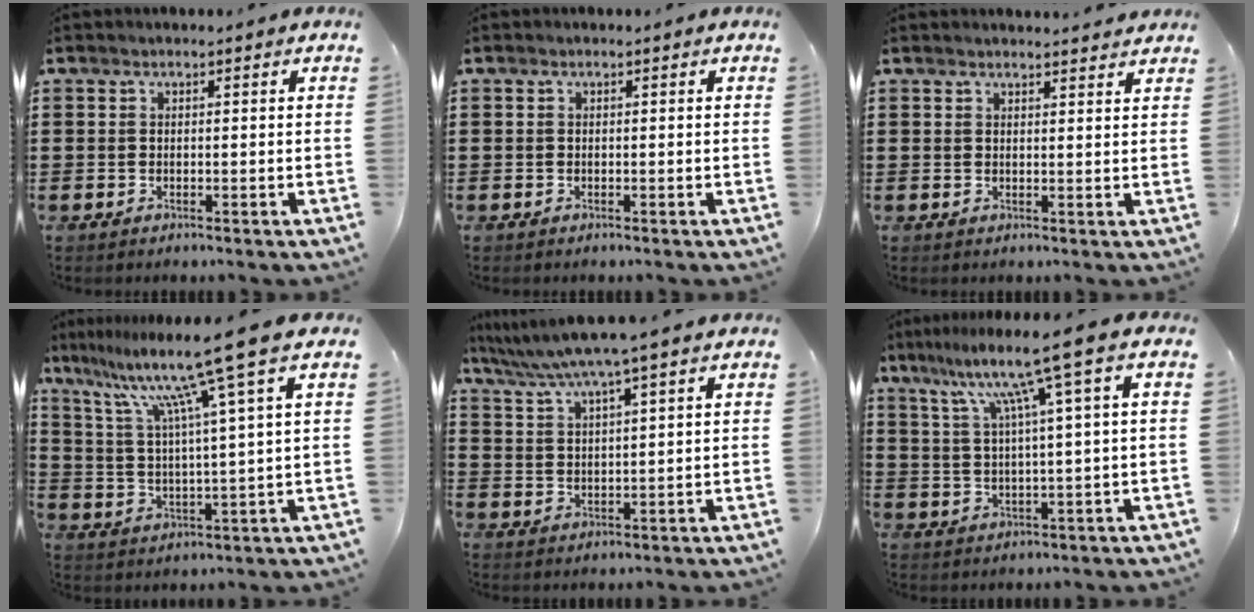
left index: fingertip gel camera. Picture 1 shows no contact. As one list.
[{"total": 0.0}, {"total": 1.8, "force": [1.8, 0.0, 0.2], "torque": [-0.007, -0.001, 0.036]}, {"total": 12.2, "force": [8.0, -1.2, 9.1], "torque": [-0.192, -0.037, 0.120]}, {"total": 6.1, "force": [5.1, -0.6, 3.3], "torque": [-0.080, -0.023, 0.086]}, {"total": 9.8, "force": [5.3, -1.0, 8.2], "torque": [-0.173, -0.016, 0.081]}]